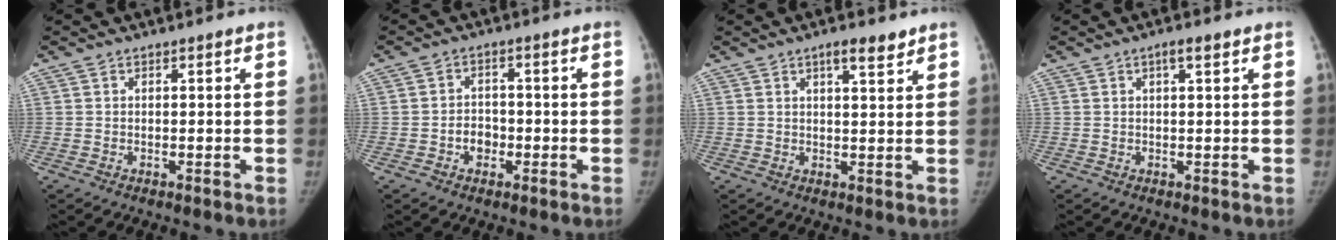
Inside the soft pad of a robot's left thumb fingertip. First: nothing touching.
{"total": 3.8, "force": [-1.2, 3.0, 1.9], "torque": [-0.012, 0.011, -0.024]}
{"total": 4.2, "force": [2.9, 1.2, 2.8], "torque": [-0.030, -0.018, 0.043]}
{"total": 2.1, "force": [1.1, 0.6, 1.7], "torque": [-0.023, 0.001, 0.016]}